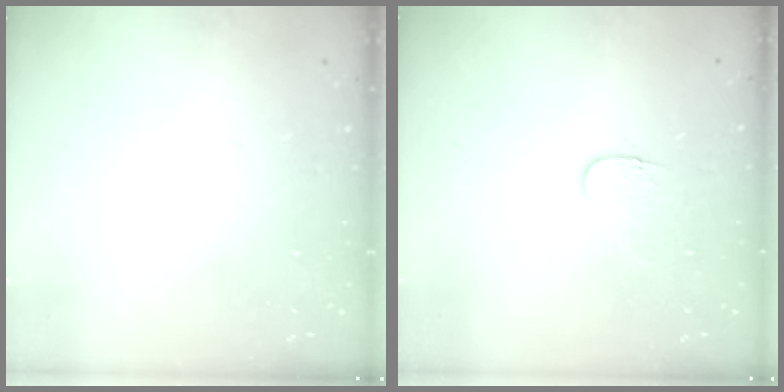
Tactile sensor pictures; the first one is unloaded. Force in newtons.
{"total": 4.2, "press": 4.2, "slide": 0.5}